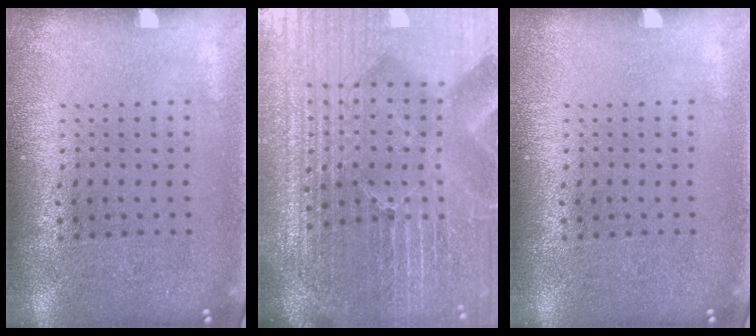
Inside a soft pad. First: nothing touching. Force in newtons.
{"total": 6.8, "press": 6.0, "slide": 3.3}
{"total": 0.0}